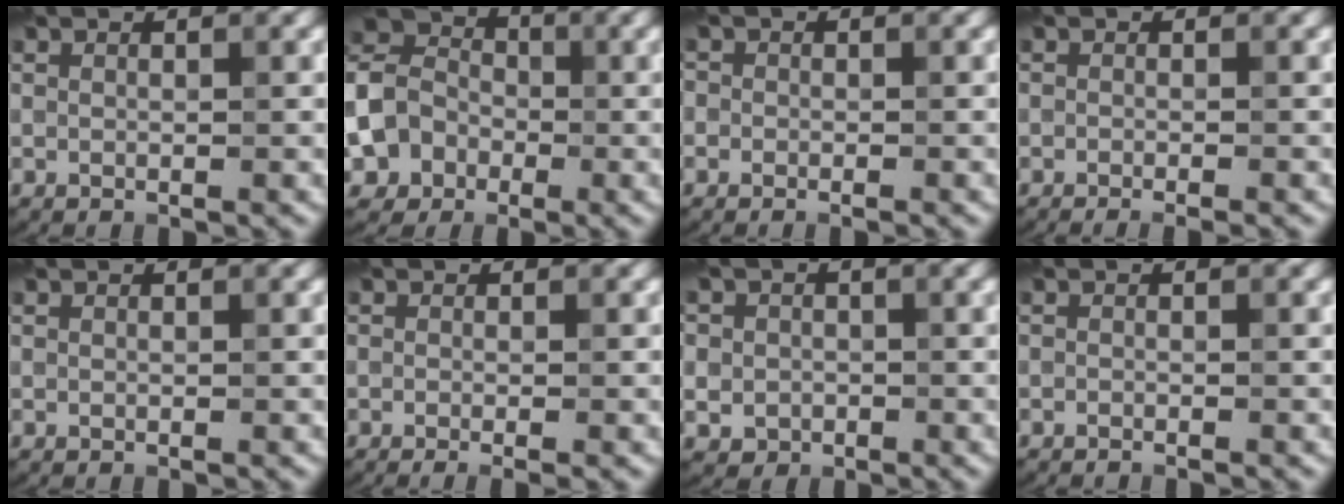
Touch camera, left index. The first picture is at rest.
{"total": 9.4, "force": [-2.5, 8.1, 4.2], "torque": [-0.101, 0.009, -0.071]}
{"total": 1.6, "force": [-0.1, 1.5, 0.6], "torque": [0.006, 0.009, -0.024]}
{"total": 1.6, "force": [-1.1, 0.5, 1.1], "torque": [-0.013, 0.001, -0.006]}
{"total": 0.0}
{"total": 1.8, "force": [-0.8, 0.6, 1.5], "torque": [-0.021, -0.004, -0.002]}
{"total": 5.4, "force": [0.5, 5.0, 1.9], "torque": [-0.036, 0.033, -0.018]}
{"total": 0.6, "force": [-0.6, 0.0, 0.1], "torque": [-0.001, -0.001, -0.010]}